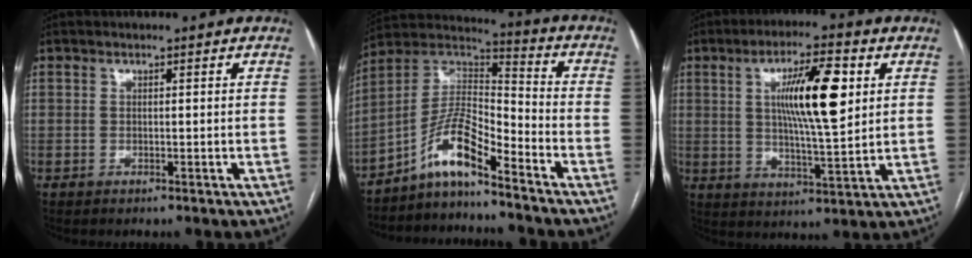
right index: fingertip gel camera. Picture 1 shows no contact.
{"total": 10.1, "force": [-7.1, 1.9, 6.8], "torque": [-0.137, 0.029, -0.132]}
{"total": 12.2, "force": [3.3, 2.0, 11.6], "torque": [-0.198, 0.004, 0.055]}